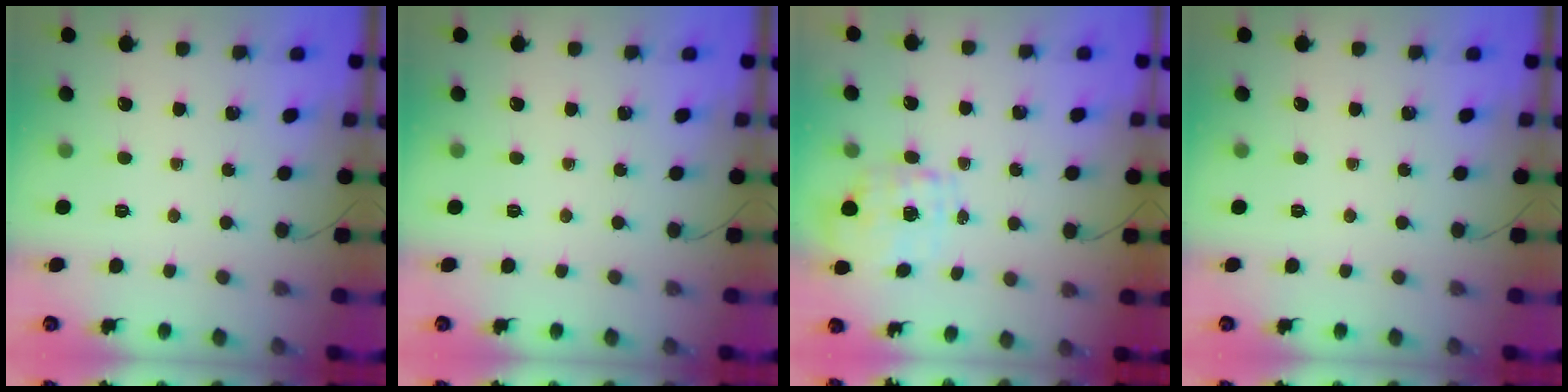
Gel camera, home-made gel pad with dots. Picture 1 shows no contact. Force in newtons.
{"total": 0.0}
{"total": 1.7, "press": 1.6, "slide": 0.5}
{"total": 0.0}